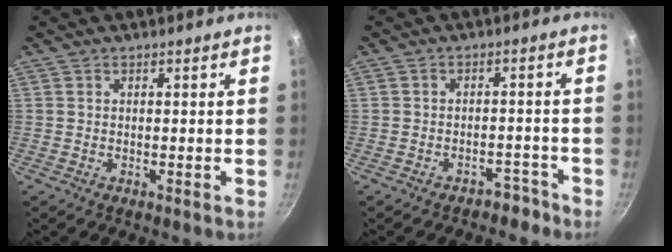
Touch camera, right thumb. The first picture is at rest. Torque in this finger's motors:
{"motor_torque": [-0.16, -0.02, -0.17, -0.04, 0.03]}